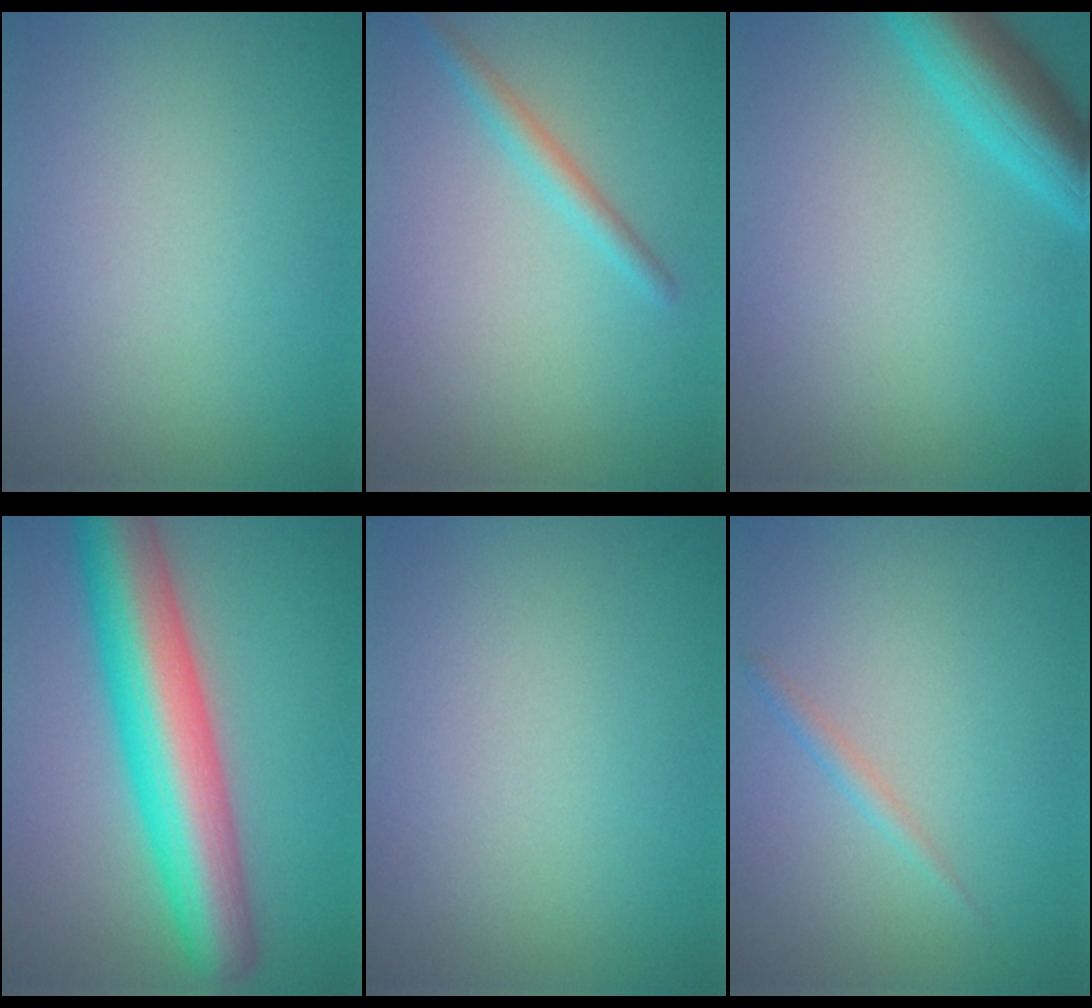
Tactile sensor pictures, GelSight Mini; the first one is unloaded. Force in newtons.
{"total": 1.8, "press": 1.8, "slide": 0.0}
{"total": 5.9, "press": 5.9, "slide": 0.4}
{"total": 10.7, "press": 10.7, "slide": 0.3}
{"total": 0.0}
{"total": 1.0, "press": 1.0, "slide": 0.1}